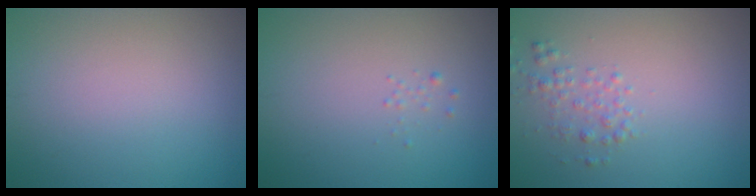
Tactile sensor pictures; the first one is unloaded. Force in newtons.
{"total": 0.7, "press": 0.7, "slide": 0.1}
{"total": 1.6, "press": 1.6, "slide": 0.1}